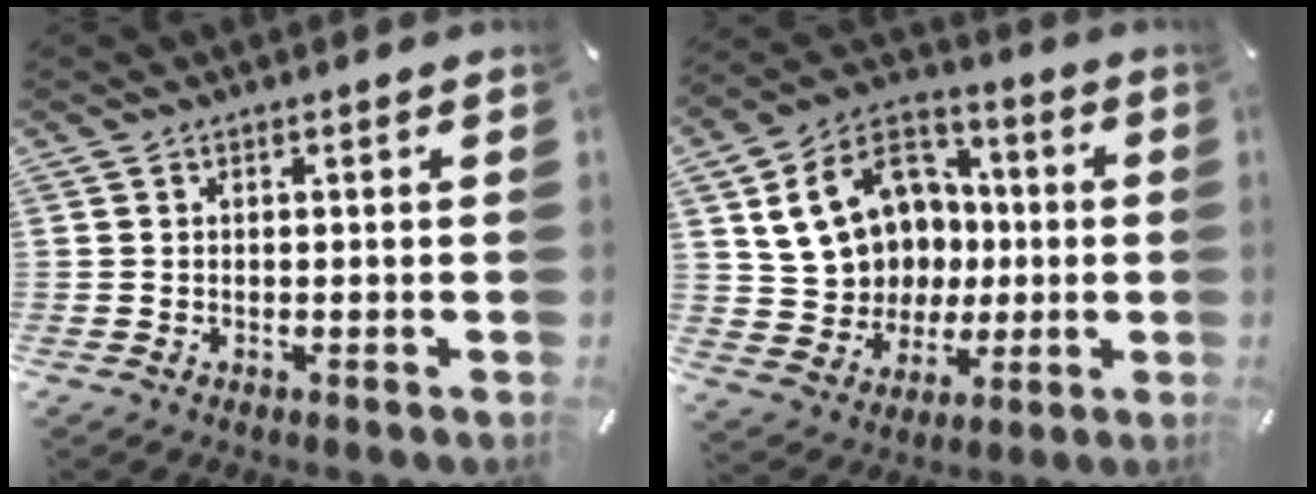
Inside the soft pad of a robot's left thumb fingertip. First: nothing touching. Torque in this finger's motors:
{"motor_torque": [0.55, 1.25, 0.59, -0.05, 0.49]}